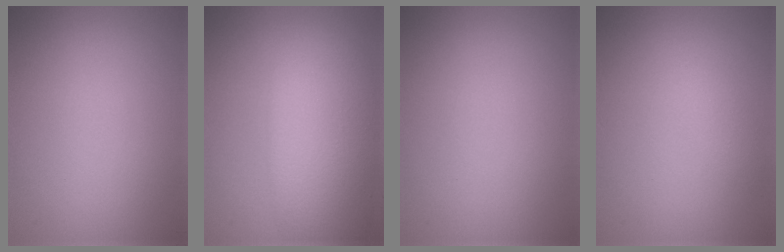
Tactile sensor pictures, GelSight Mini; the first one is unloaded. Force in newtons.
{"total": 9.9, "press": 9.9, "slide": 0.9}
{"total": 0.0}
{"total": 1.5, "press": 1.5, "slide": 0.1}